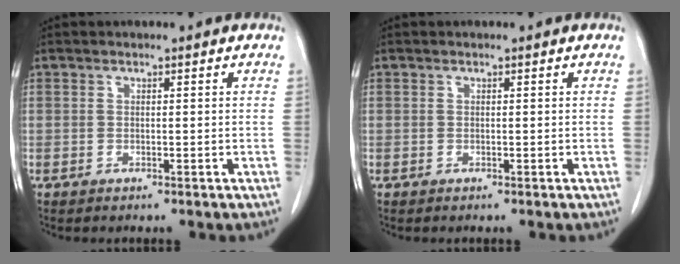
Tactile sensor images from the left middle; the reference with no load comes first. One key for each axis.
{"total": 0.0}